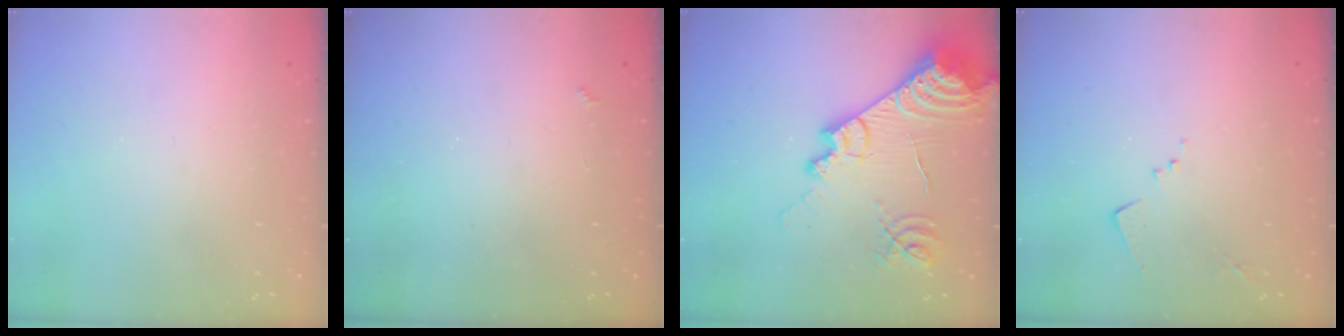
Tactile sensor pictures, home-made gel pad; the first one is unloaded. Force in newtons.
{"total": 2.5, "press": 2.5, "slide": 0.4}
{"total": 20.0, "press": 19.9, "slide": 2.0}
{"total": 5.7, "press": 5.7, "slide": 0.7}